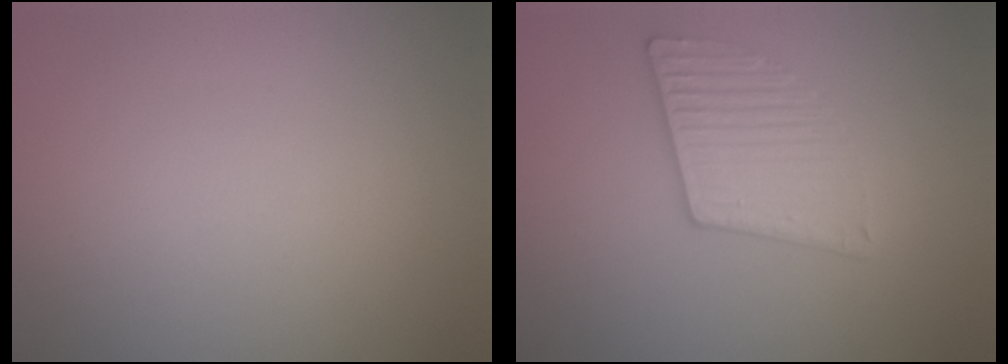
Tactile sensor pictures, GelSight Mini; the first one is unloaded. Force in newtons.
{"total": 3.1, "press": 3.0, "slide": 0.8}